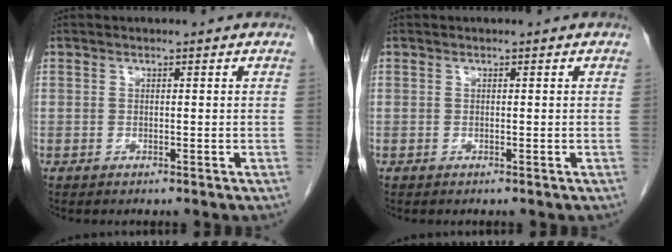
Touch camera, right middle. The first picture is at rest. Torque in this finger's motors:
{"motor_torque": [-0.01, 0.00, 0.00, 0.00]}